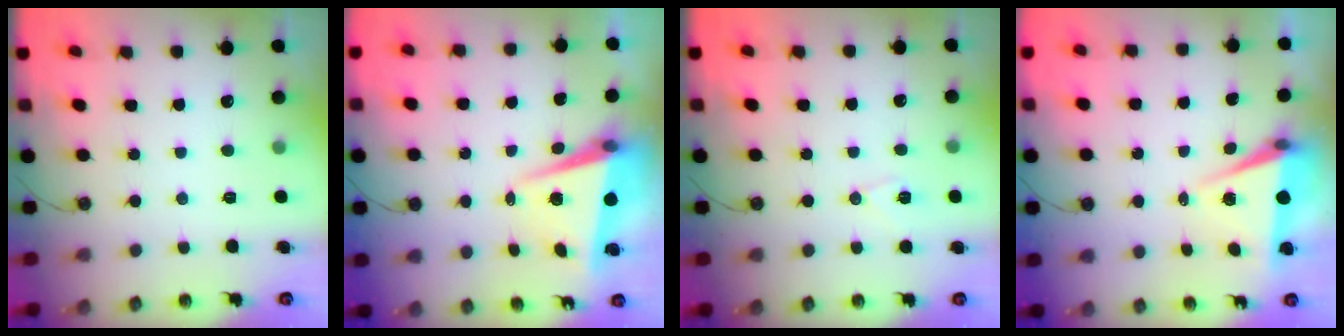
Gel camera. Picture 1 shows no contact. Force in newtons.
{"total": 6.7, "press": 6.4, "slide": 1.8}
{"total": 7.2, "press": 6.7, "slide": 2.5}
{"total": 6.9, "press": 5.4, "slide": 4.3}